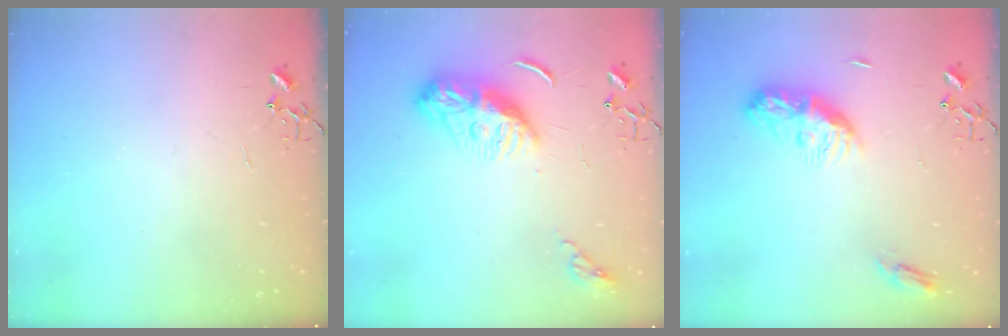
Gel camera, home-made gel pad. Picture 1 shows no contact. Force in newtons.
{"total": 11.5, "press": 11.4, "slide": 0.6}
{"total": 11.2, "press": 11.2, "slide": 0.8}